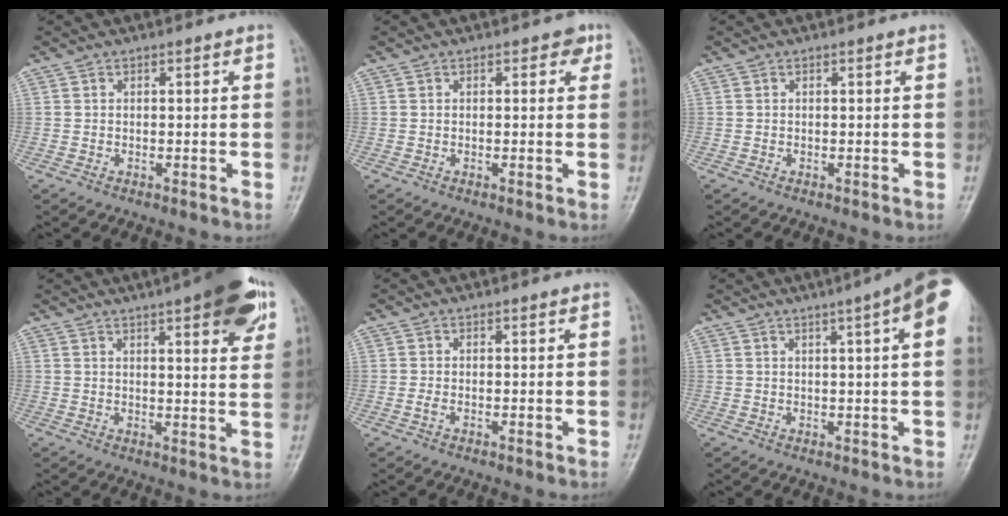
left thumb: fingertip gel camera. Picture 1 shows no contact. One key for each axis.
{"total": 1.5, "fx": 0.8, "fy": 1.0, "fz": 0.8, "tx": 0.010, "ty": 0.000, "tz": 0.006}
{"total": 0.0}
{"total": 13.4, "fx": 7.1, "fy": 3.4, "fz": 10.8, "tx": -0.114, "ty": -0.020, "tz": 0.093}
{"total": 0.7, "fx": -0.1, "fy": 0.2, "fz": 0.6, "tx": -0.012, "ty": -0.001, "tz": 0.001}
{"total": 11.2, "fx": 5.0, "fy": 1.2, "fz": 10.0, "tx": -0.120, "ty": 0.007, "tz": 0.052}